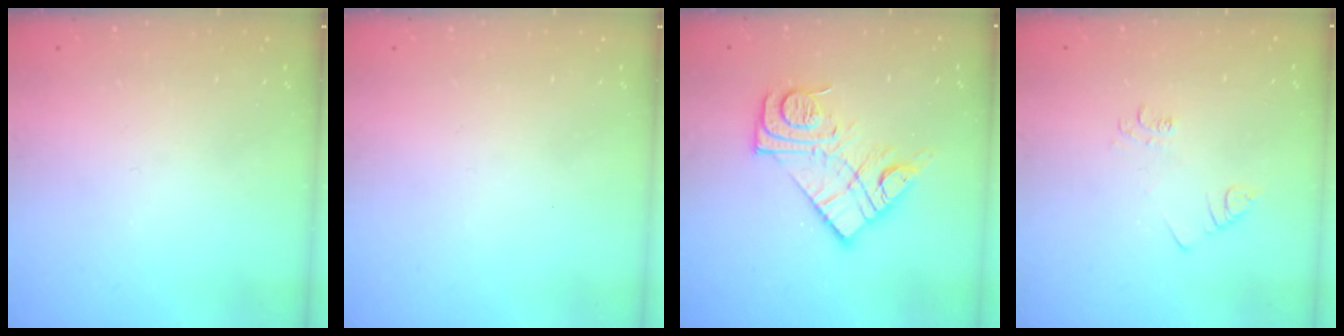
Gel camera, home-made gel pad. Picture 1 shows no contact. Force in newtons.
{"total": 1.7, "press": 1.6, "slide": 0.1}
{"total": 14.6, "press": 14.5, "slide": 0.8}
{"total": 3.3, "press": 3.3, "slide": 0.4}